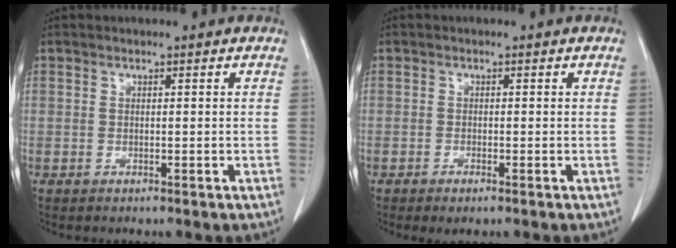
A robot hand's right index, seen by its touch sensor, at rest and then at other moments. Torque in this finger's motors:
{"motor_torque": [0.21, -0.19, 0.08, 0.00]}